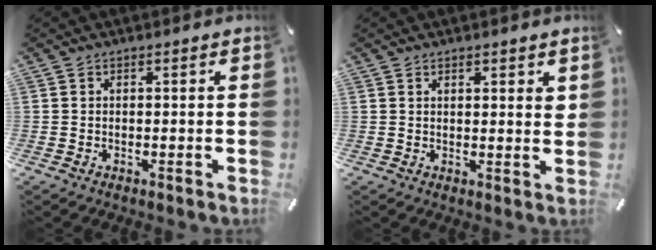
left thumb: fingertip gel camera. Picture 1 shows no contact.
{"total": 2.2, "force": [1.7, 0.5, 1.2], "torque": [-0.019, -0.007, 0.030]}